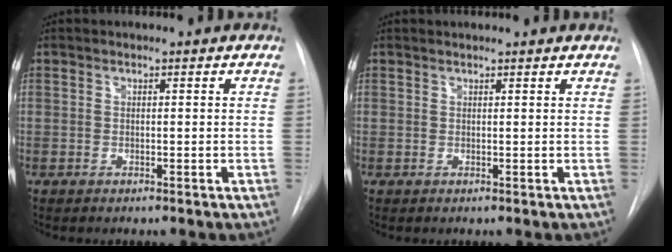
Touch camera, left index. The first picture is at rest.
{"total": 3.4, "force": [3.3, 0.1, 0.8], "torque": [-0.012, 0.022, 0.036]}